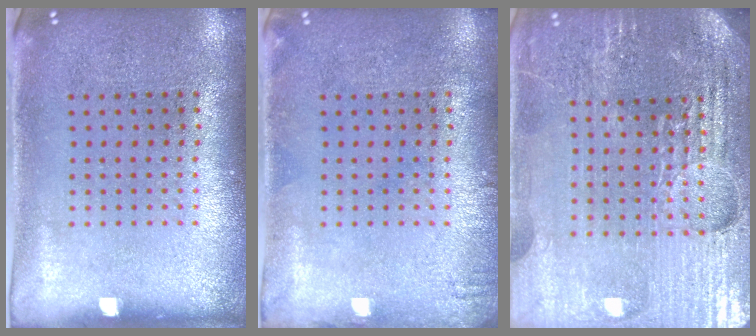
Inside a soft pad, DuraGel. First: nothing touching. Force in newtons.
{"total": 0.8, "press": 0.8, "slide": 0.1}
{"total": 5.3, "press": 4.8, "slide": 2.2}